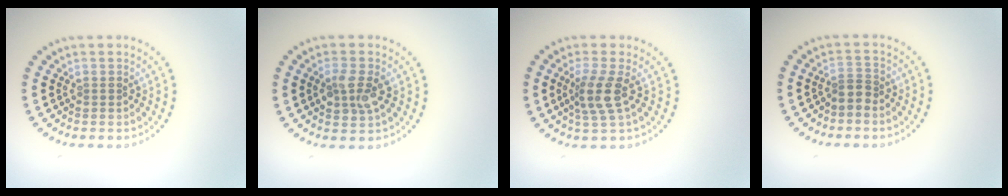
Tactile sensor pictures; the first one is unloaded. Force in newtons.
{"total": 2.6, "press": 2.6, "slide": 0.3}
{"total": 2.8, "press": 2.2, "slide": 1.8}
{"total": 1.5, "press": 1.0, "slide": 1.1}